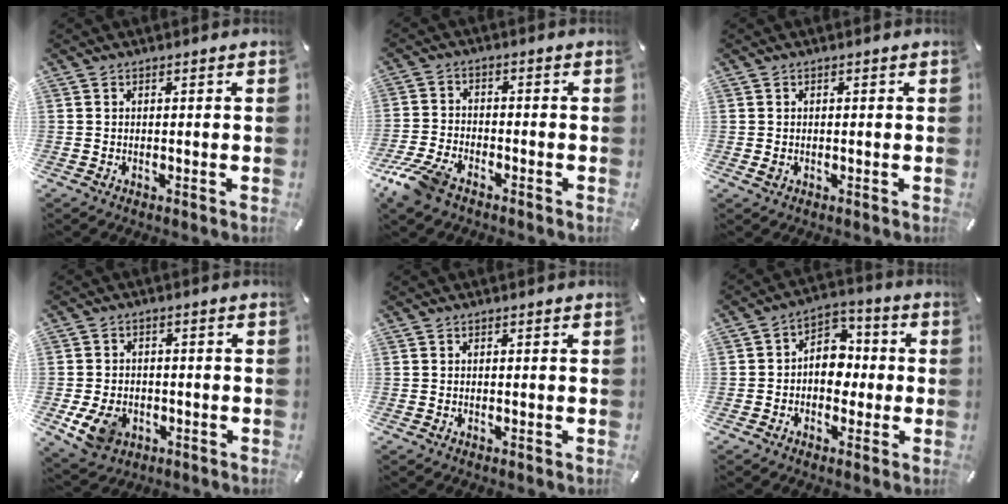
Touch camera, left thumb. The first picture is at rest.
{"total": 7.7, "force": [-5.6, 3.6, 4.0], "torque": [-0.098, 0.016, -0.111]}
{"total": 0.8, "force": [-0.1, 0.6, 0.5], "torque": [-0.002, -0.002, -0.003]}
{"total": 7.9, "force": [-2.5, 6.2, 4.3], "torque": [-0.084, 0.006, -0.047]}
{"total": 0.0}
{"total": 7.4, "force": [-1.4, 6.1, 3.9], "torque": [-0.059, 0.013, -0.028]}